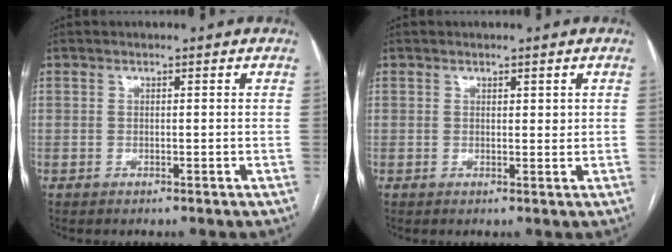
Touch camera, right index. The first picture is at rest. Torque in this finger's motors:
{"motor_torque": [-0.10, -0.05, 0.03, 0.00]}